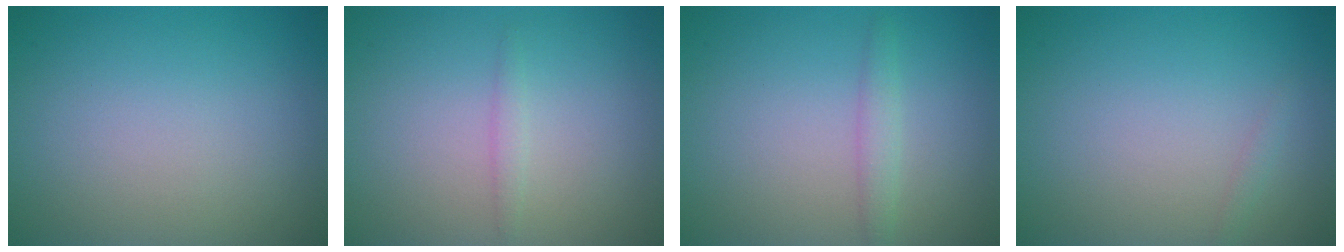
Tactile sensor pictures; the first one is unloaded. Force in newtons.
{"total": 0.9, "press": 0.9, "slide": 0.0}
{"total": 1.4, "press": 1.4, "slide": 0.0}
{"total": 0.6, "press": 0.6, "slide": 0.0}